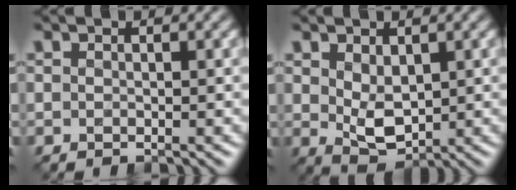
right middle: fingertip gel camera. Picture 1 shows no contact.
{"total": 3.7, "force": [0.5, 2.3, 2.8], "torque": [-0.058, -0.007, 0.020]}